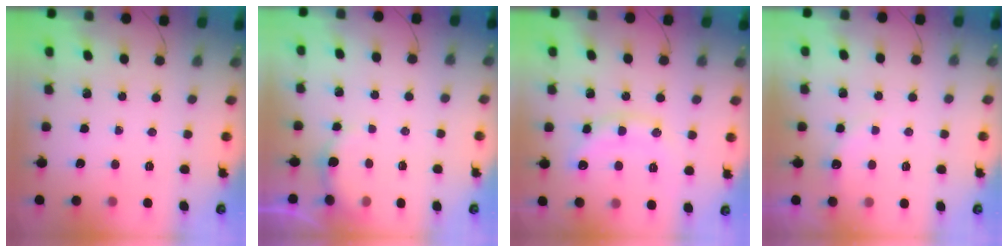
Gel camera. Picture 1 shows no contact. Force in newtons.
{"total": 2.7, "press": 2.6, "slide": 0.6}
{"total": 14.4, "press": 14.4, "slide": 0.6}
{"total": 6.1, "press": 6.0, "slide": 1.3}